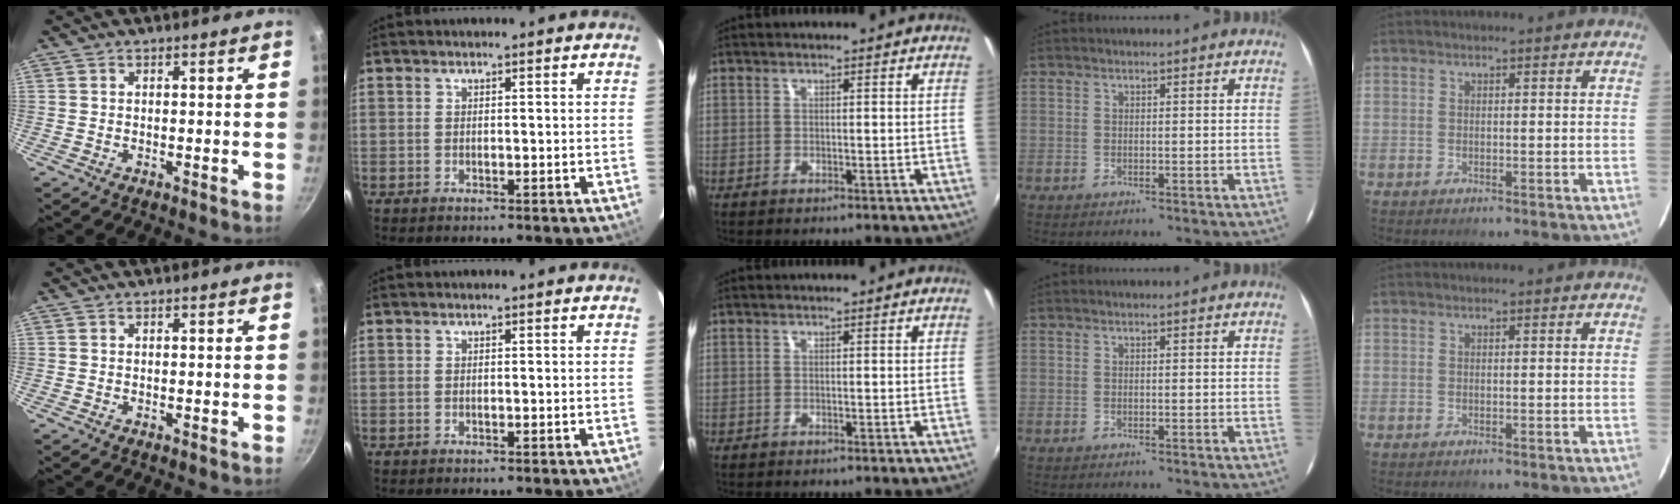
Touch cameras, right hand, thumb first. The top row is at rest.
{}